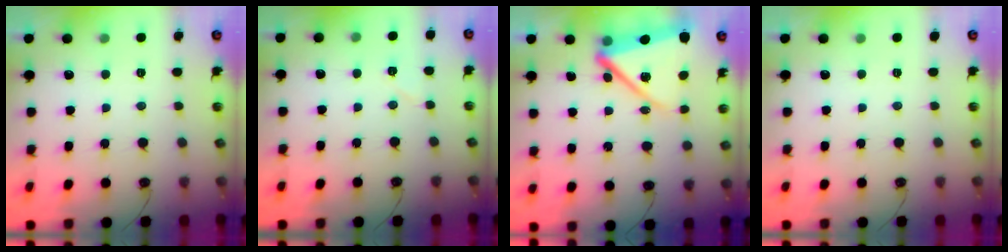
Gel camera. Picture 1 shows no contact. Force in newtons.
{"total": 4.3, "press": 3.9, "slide": 1.8}
{"total": 14.9, "press": 14.8, "slide": 1.4}
{"total": 1.3, "press": 0.5, "slide": 1.2}